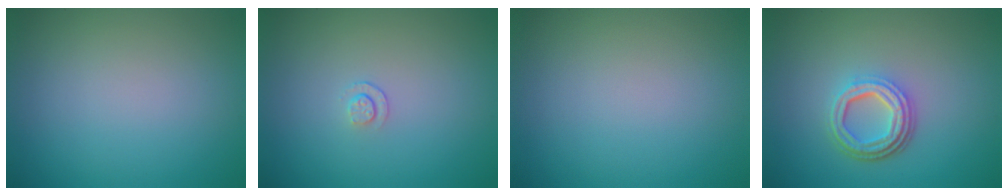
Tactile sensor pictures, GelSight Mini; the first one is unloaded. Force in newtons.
{"total": 0.8, "press": 0.5, "slide": 0.7}
{"total": 0.0}
{"total": 4.3, "press": 3.3, "slide": 2.8}